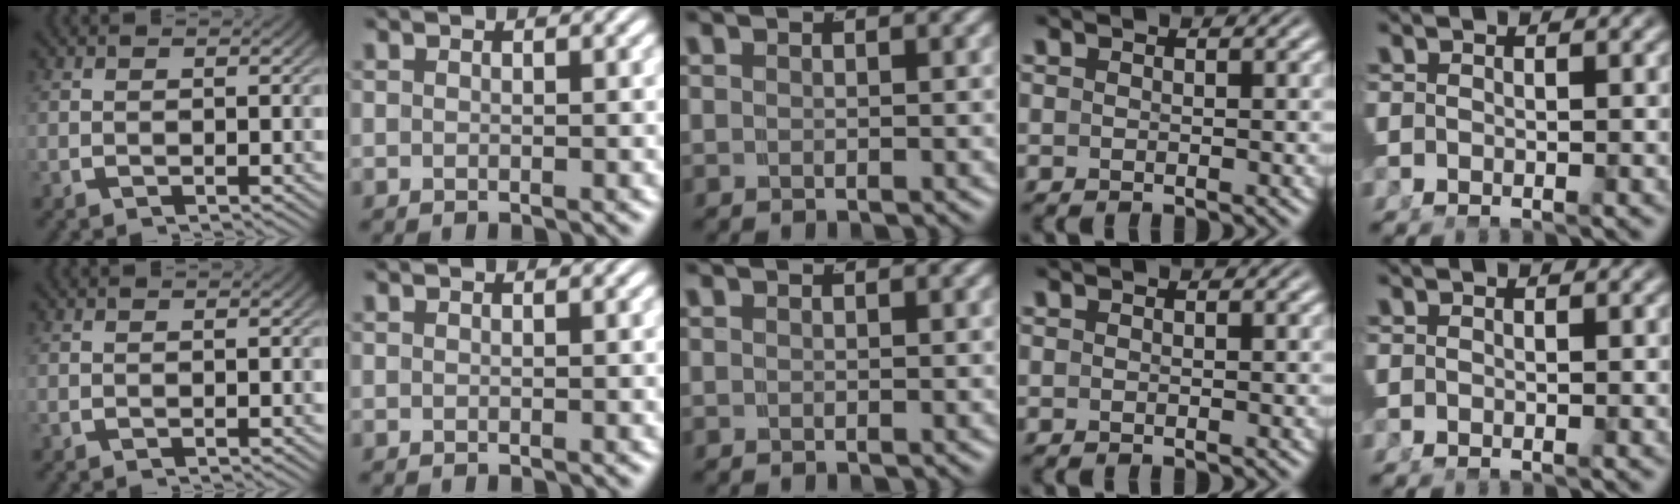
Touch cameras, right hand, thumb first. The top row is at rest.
{}